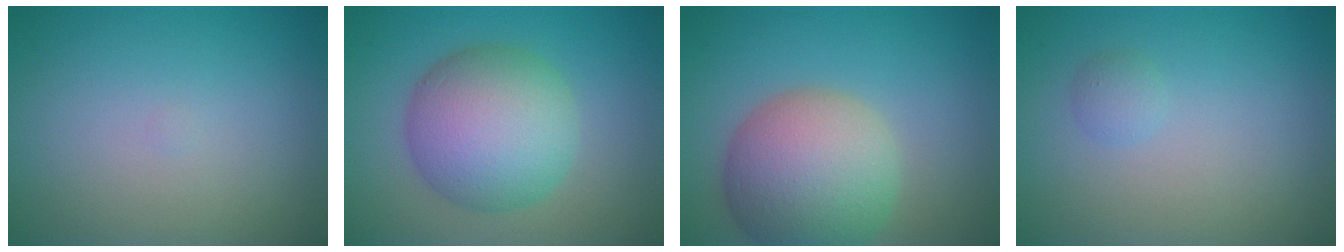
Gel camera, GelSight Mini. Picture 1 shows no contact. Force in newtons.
{"total": 8.7, "press": 8.7, "slide": 0.3}
{"total": 9.0, "press": 9.0, "slide": 0.4}
{"total": 0.9, "press": 0.9, "slide": 0.0}